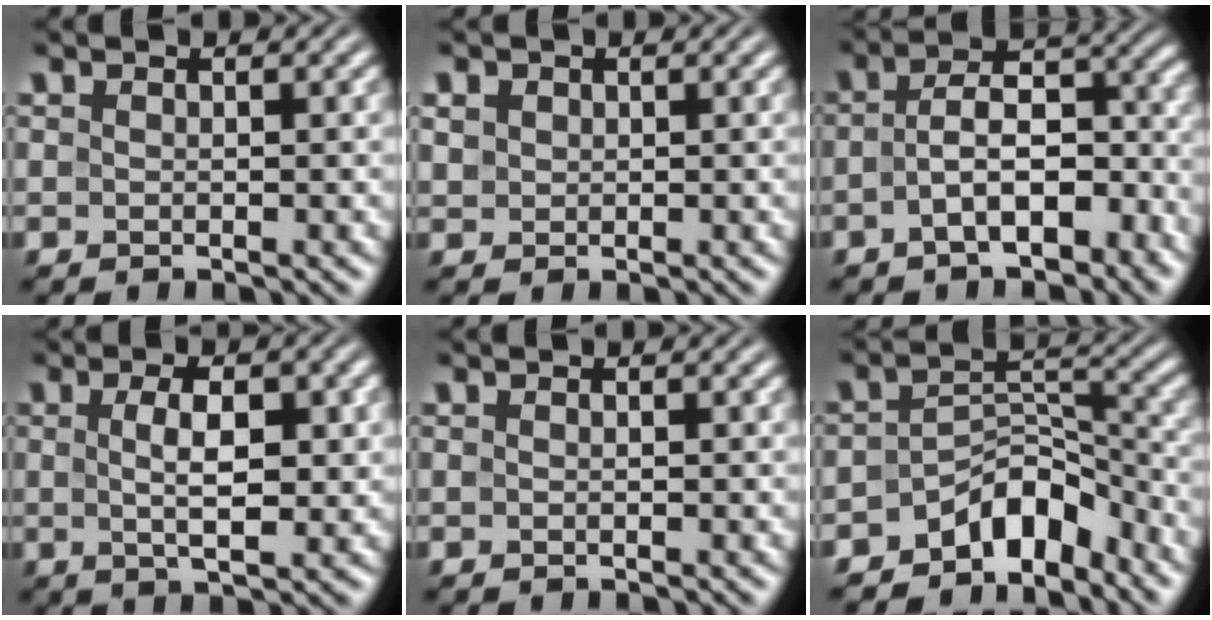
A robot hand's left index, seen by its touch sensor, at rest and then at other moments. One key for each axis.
{"total": 1.2, "fx": 0.5, "fy": 1.1, "fz": 0.2, "tx": -0.002, "ty": 0.001, "tz": 0.010}
{"total": 7.6, "fx": -2.8, "fy": 3.9, "fz": 5.9, "tx": -0.085, "ty": 0.014, "tz": -0.057}
{"total": 4.4, "fx": 0.3, "fy": 1.6, "fz": 4.1, "tx": -0.073, "ty": 0.000, "tz": 0.008}
{"total": 0.0}
{"total": 6.1, "fx": -4.6, "fy": 3.0, "fz": 2.6, "tx": -0.016, "ty": 0.004, "tz": -0.087}